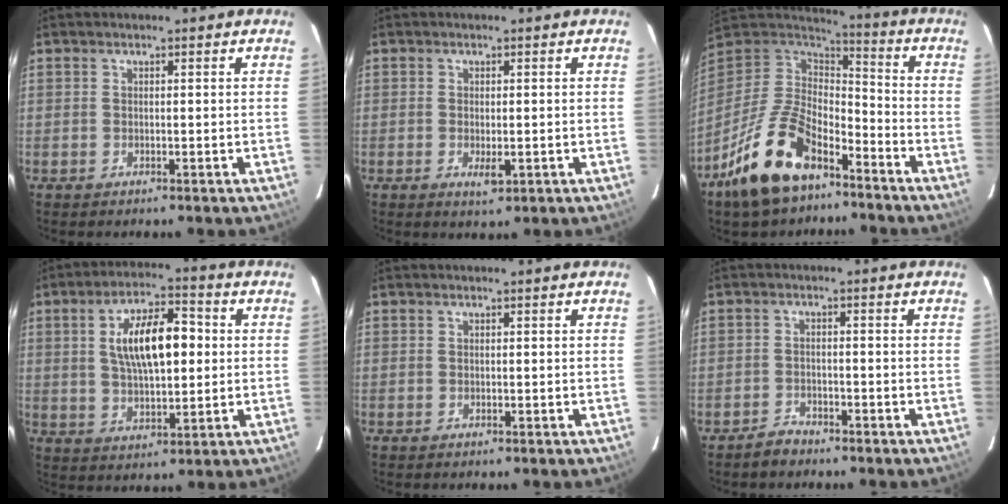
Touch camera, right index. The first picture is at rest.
{"total": 2.8, "force": [-0.8, 1.1, 2.4], "torque": [-0.042, -0.006, -0.010]}
{"total": 19.1, "force": [-11.7, 9.6, 11.6], "torque": [-0.247, -0.003, -0.208]}
{"total": 12.8, "force": [2.0, 5.4, 11.4], "torque": [-0.194, 0.017, 0.038]}
{"total": 0.0}
{"total": 2.9, "force": [-2.6, 1.4, 0.5], "torque": [-0.017, 0.008, -0.043]}